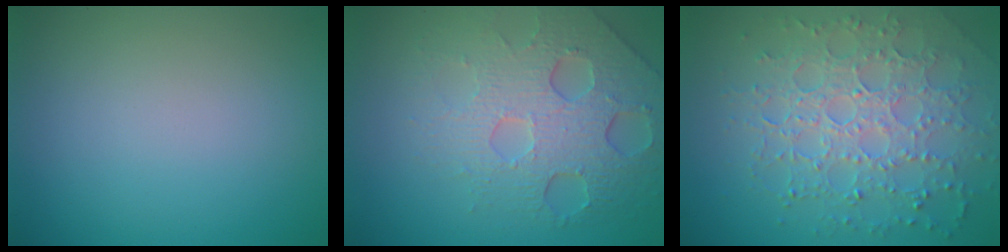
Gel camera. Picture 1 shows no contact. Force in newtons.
{"total": 6.9, "press": 4.9, "slide": 4.9}
{"total": 7.3, "press": 5.4, "slide": 5.0}